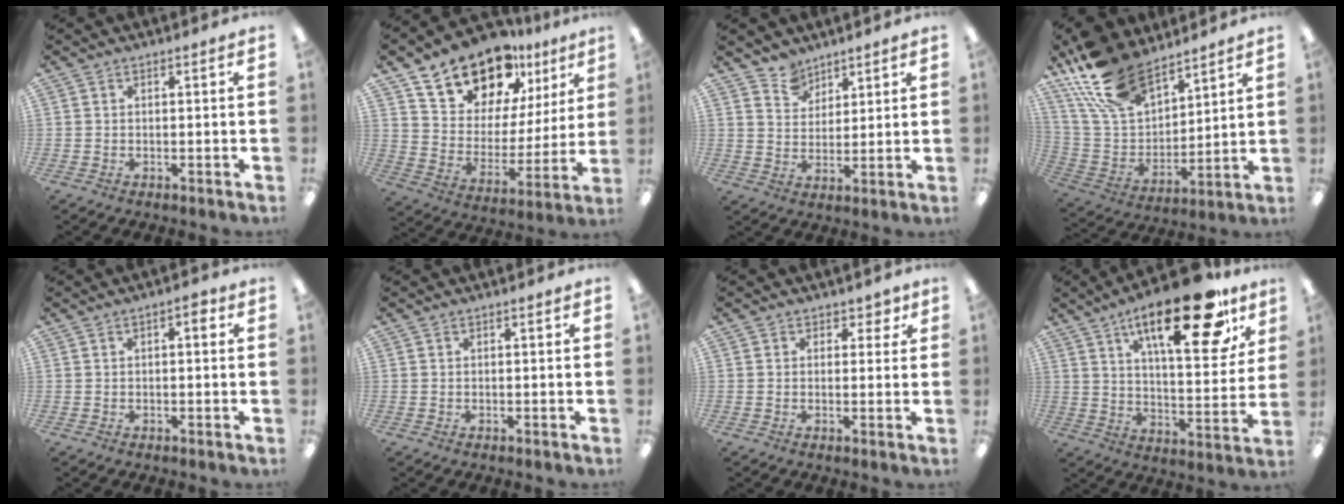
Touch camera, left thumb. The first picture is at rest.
{"total": 17.5, "force": [14.6, 8.5, 4.7], "torque": [-0.100, -0.108, 0.268]}
{"total": 6.3, "force": [5.3, 3.5, 0.0], "torque": [-0.009, -0.034, 0.102]}
{"total": 19.6, "force": [14.3, 9.7, 9.2], "torque": [-0.202, -0.068, 0.270]}
{"total": 2.4, "force": [0.6, 0.9, 2.1], "torque": [-0.026, -0.001, 0.006]}
{"total": 0.0}
{"total": 2.6, "force": [1.4, 2.0, 0.8], "torque": [0.007, -0.003, 0.021]}
{"total": 24.3, "force": [14.0, 8.4, 18.0], "torque": [-0.257, -0.072, 0.217]}